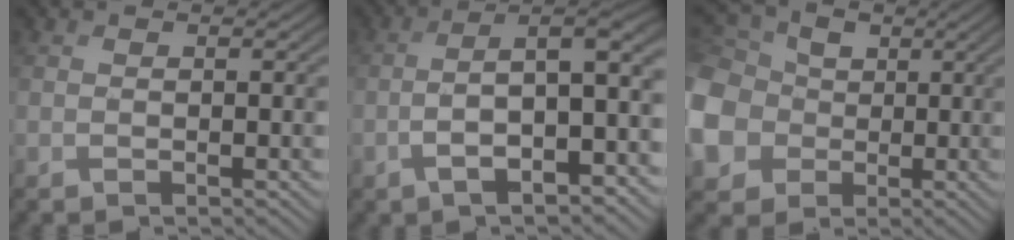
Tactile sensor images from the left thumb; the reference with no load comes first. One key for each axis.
{"total": 10.1, "fx": -2.5, "fy": 3.8, "fz": 9.0, "tx": -0.153, "ty": 0.006, "tz": -0.039}
{"total": 12.7, "fx": -0.5, "fy": 11.1, "fz": 6.2, "tx": -0.229, "ty": -0.022, "tz": -0.020}